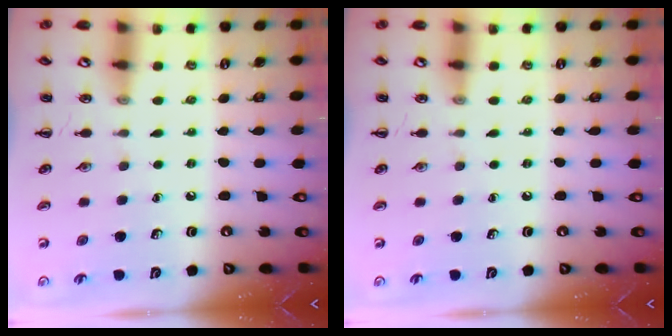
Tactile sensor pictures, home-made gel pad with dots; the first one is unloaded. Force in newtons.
{"total": 0.0}